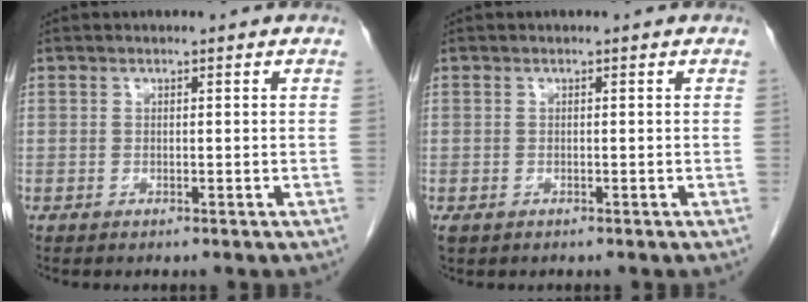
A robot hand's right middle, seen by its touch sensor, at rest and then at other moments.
{"total": 0.8, "force": [-0.3, 0.7, 0.4], "torque": [-0.009, 0.001, 0.000]}